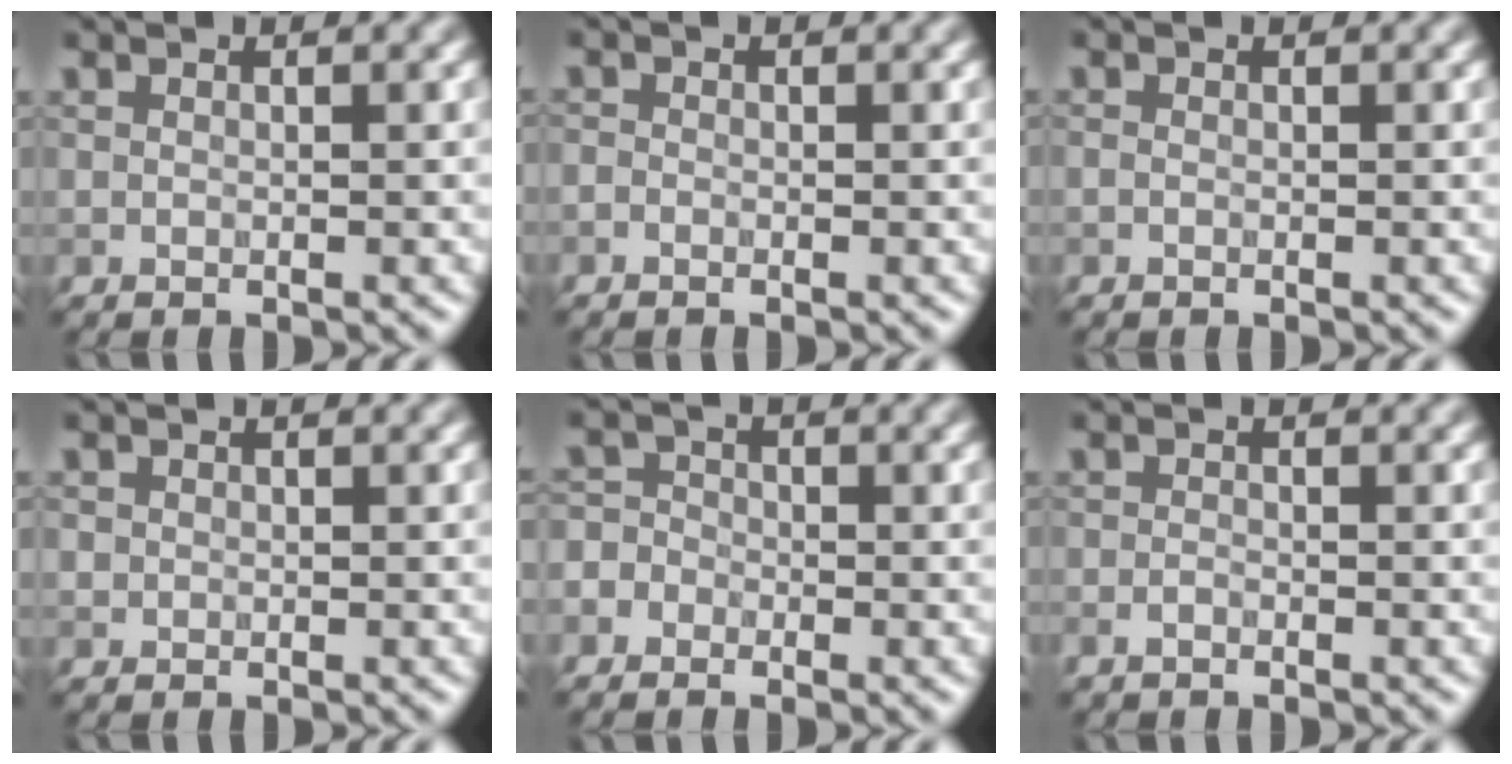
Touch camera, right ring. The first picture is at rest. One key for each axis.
{"total": 0.6, "fx": -0.4, "fy": 0.3, "fz": 0.2, "tx": -0.003, "ty": -0.003, "tz": -0.010}
{"total": 0.0}
{"total": 0.7, "fx": 0.0, "fy": 0.7, "fz": 0.1, "tx": 0.007, "ty": -0.003, "tz": -0.001}
{"total": 3.1, "fx": -1.8, "fy": 2.5, "fz": 0.7, "tx": -0.002, "ty": 0.009, "tz": -0.046}
{"total": 0.8, "fx": -0.6, "fy": 0.2, "fz": 0.5, "tx": -0.011, "ty": -0.001, "tz": -0.013}